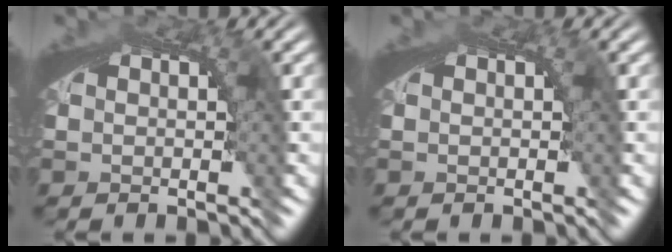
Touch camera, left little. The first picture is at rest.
{"total": 0.0}